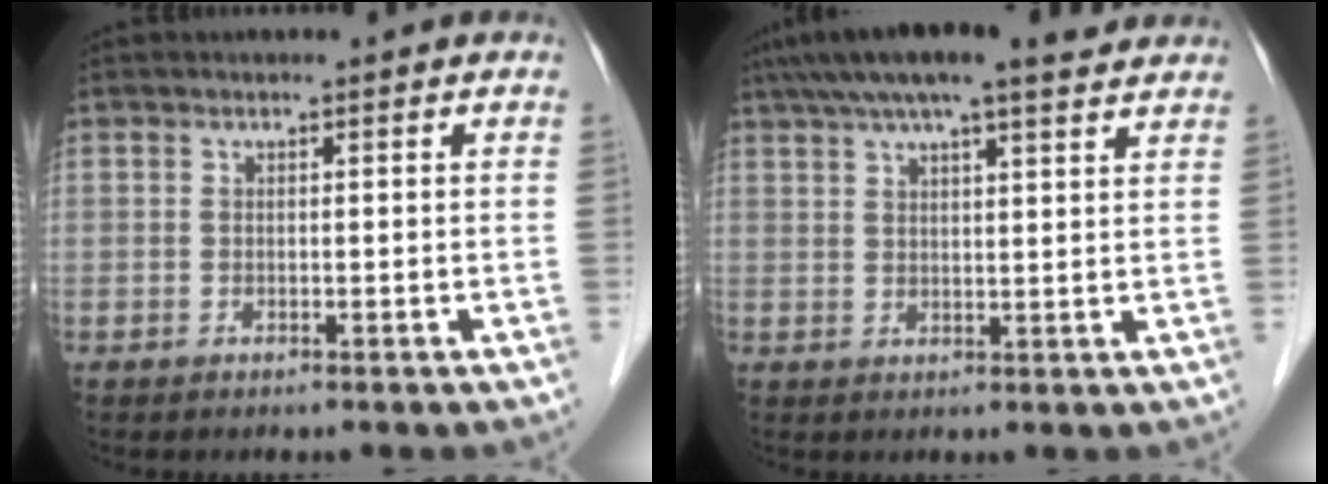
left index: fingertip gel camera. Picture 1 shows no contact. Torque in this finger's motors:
{"motor_torque": [0.83, -1.31, 0.87, 0.21]}